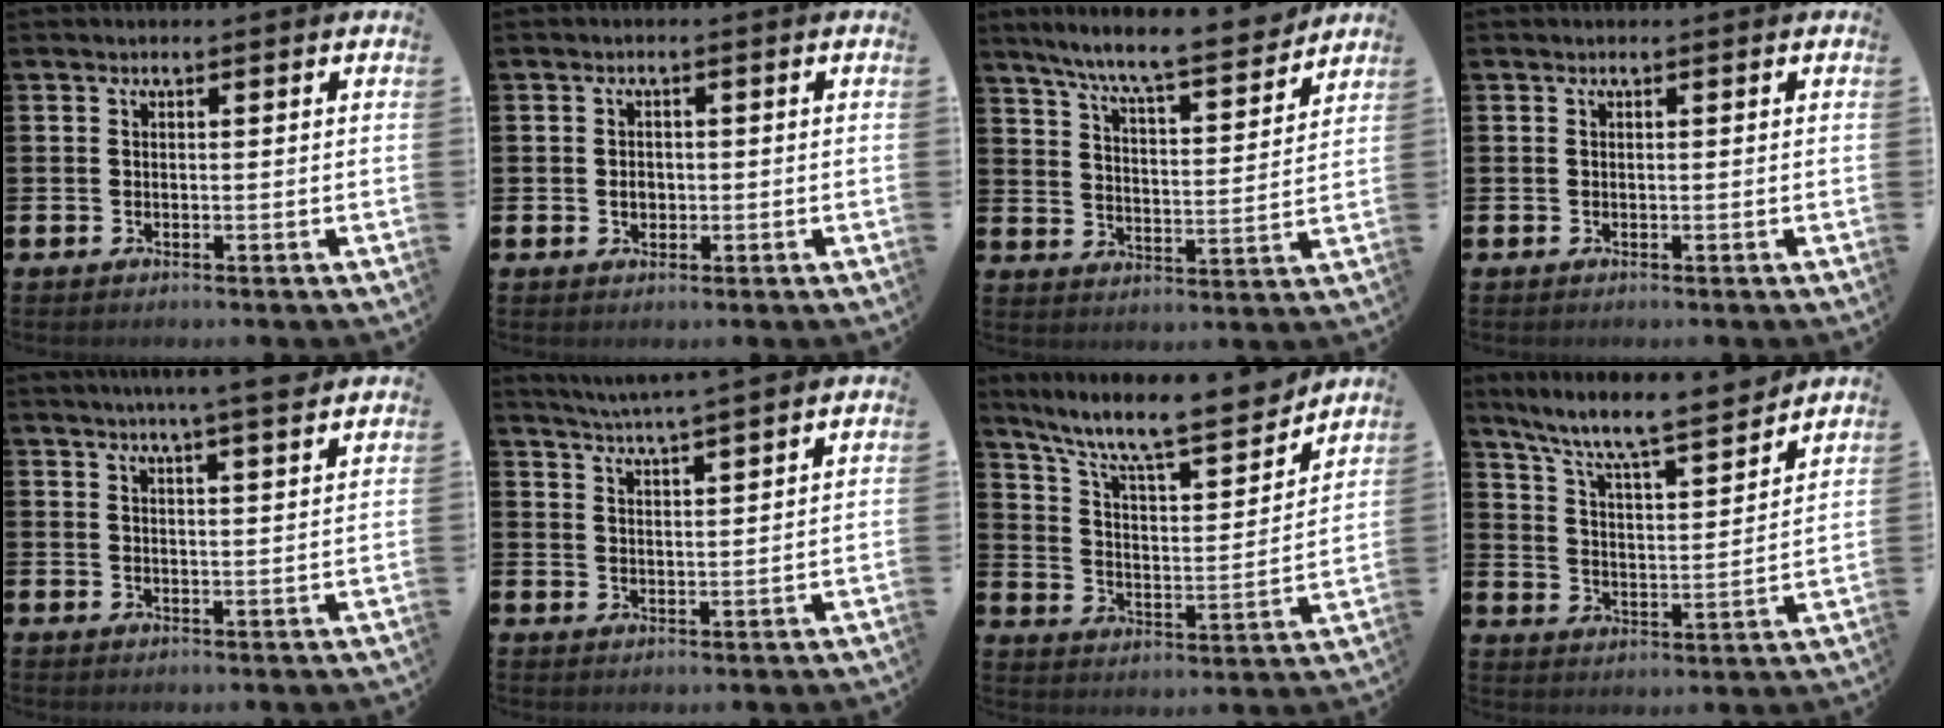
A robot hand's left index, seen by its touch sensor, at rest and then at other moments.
{"total": 1.6, "force": [-0.2, 1.4, 0.9], "torque": [-0.010, 0.004, -0.007]}
{"total": 8.2, "force": [7.7, 0.2, 2.9], "torque": [-0.081, -0.054, 0.131]}
{"total": 0.0}
{"total": 5.3, "force": [4.8, -0.7, 2.1], "torque": [-0.043, -0.019, 0.082]}
{"total": 4.8, "force": [4.6, -0.7, 0.8], "torque": [-0.037, -0.022, 0.083]}
{"total": 11.1, "force": [9.7, 2.0, 4.9], "torque": [-0.123, -0.065, 0.163]}
{"total": 8.7, "force": [7.9, 0.8, 3.4], "torque": [-0.095, -0.060, 0.132]}